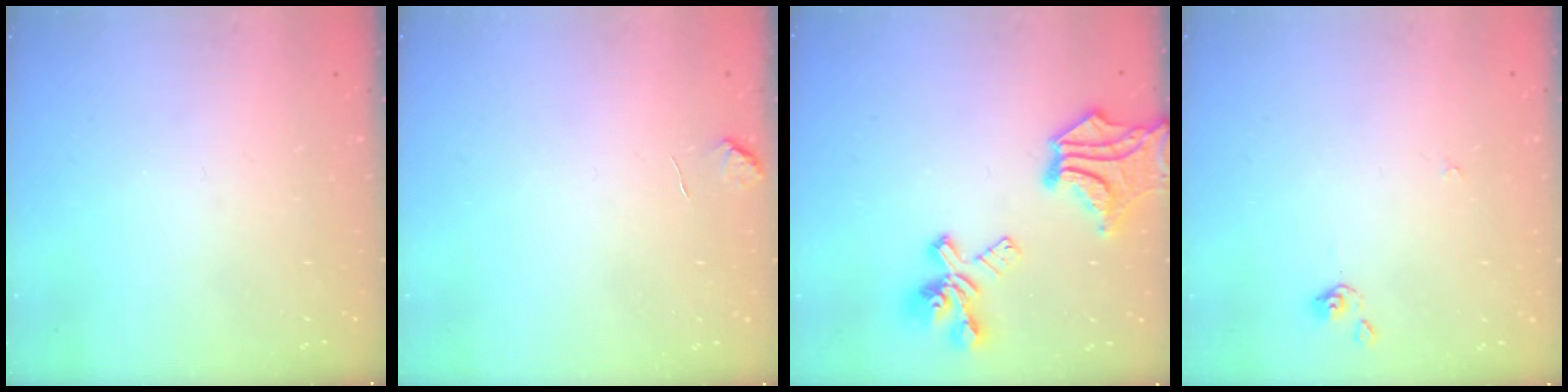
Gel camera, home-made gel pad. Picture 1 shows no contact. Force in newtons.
{"total": 0.8, "press": 0.4, "slide": 0.7}
{"total": 12.1, "press": 11.7, "slide": 3.3}
{"total": 1.1, "press": 1.0, "slide": 0.4}